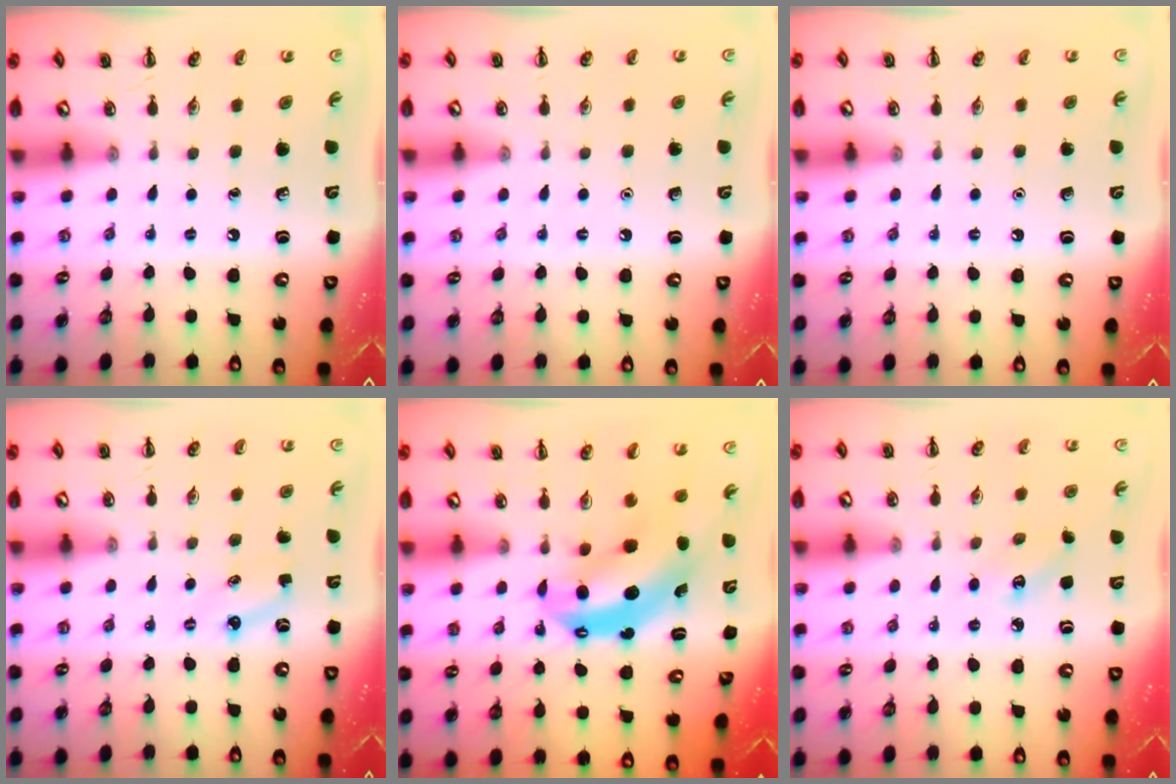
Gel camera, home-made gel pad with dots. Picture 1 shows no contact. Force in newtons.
{"total": 1.6, "press": 1.6, "slide": 0.1}
{"total": 1.6, "press": 1.5, "slide": 0.1}
{"total": 2.9, "press": 2.7, "slide": 0.8}
{"total": 8.1, "press": 7.9, "slide": 1.7}
{"total": 2.6, "press": 2.5, "slide": 0.7}